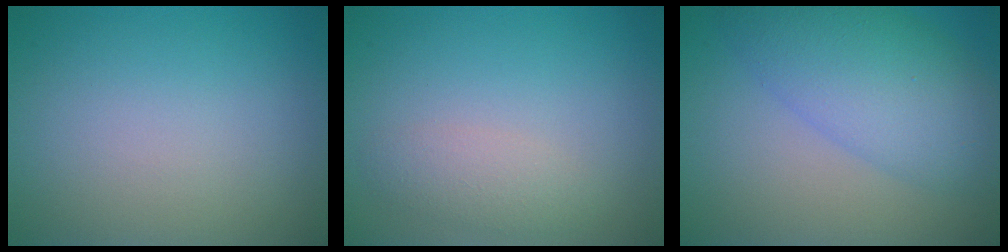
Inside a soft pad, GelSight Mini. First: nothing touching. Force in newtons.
{"total": 1.9, "press": 1.9, "slide": 0.0}
{"total": 7.0, "press": 7.0, "slide": 0.2}